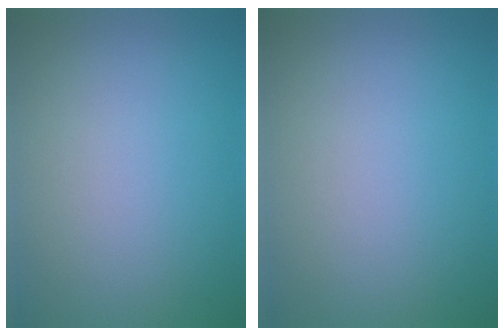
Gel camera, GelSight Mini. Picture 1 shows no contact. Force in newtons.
{"total": 0.0}